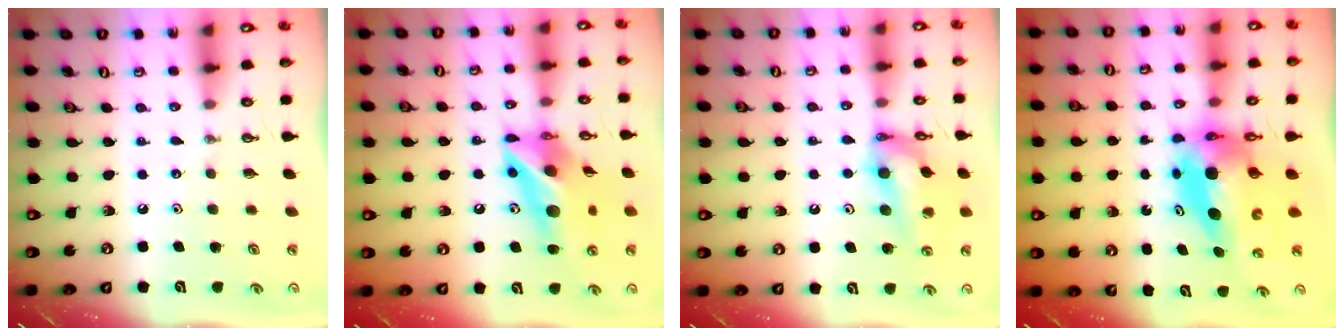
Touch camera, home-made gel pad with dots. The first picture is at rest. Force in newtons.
{"total": 15.5, "press": 15.4, "slide": 1.7}
{"total": 15.0, "press": 14.3, "slide": 4.5}
{"total": 9.2, "press": 9.2, "slide": 0.6}